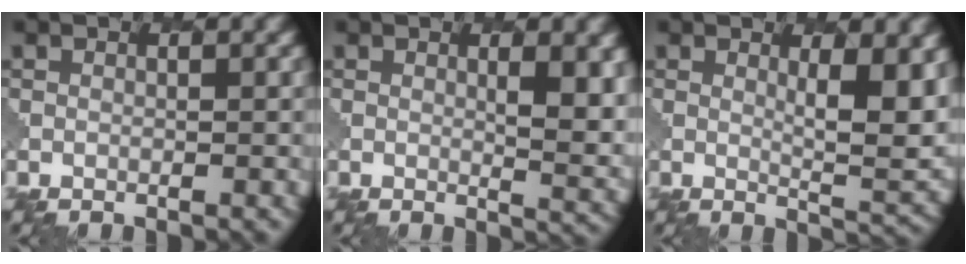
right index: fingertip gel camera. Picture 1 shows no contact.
{"total": 4.8, "force": [1.3, 1.4, 4.4], "torque": [-0.054, -0.006, 0.025]}
{"total": 6.1, "force": [1.8, 1.6, 5.6], "torque": [-0.078, -0.013, 0.036]}